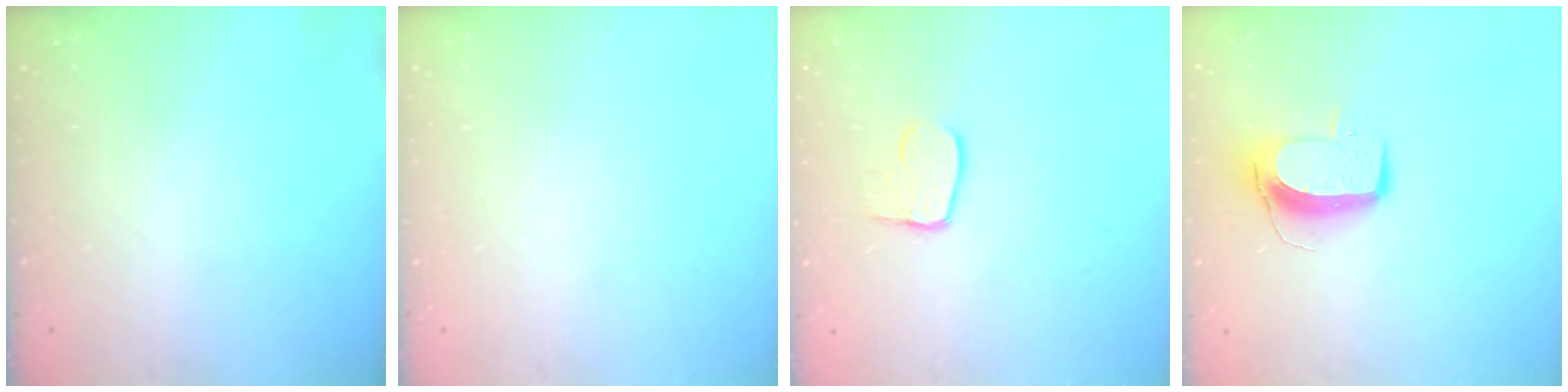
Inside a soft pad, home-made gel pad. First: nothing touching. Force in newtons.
{"total": 0.0}
{"total": 7.7, "press": 7.7, "slide": 0.7}
{"total": 10.3, "press": 10.3, "slide": 0.7}